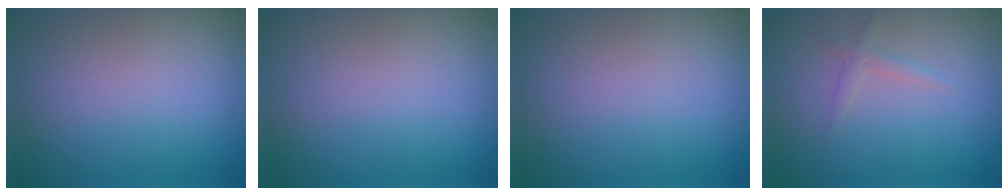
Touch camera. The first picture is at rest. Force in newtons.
{"total": 0.0}
{"total": 0.0}
{"total": 1.2, "press": 1.2, "slide": 0.1}